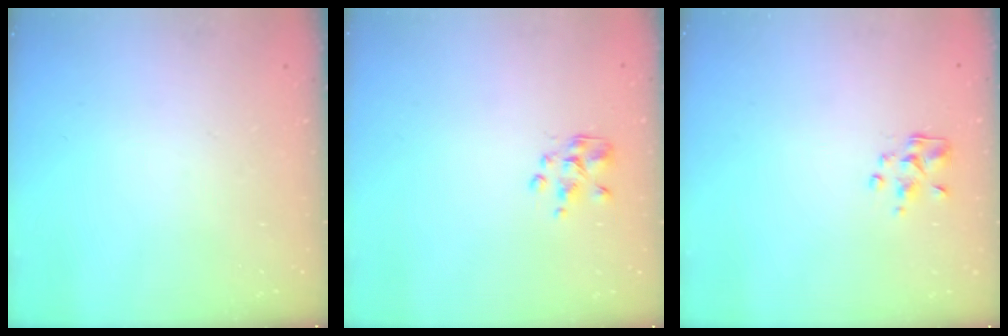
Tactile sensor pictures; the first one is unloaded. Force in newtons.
{"total": 2.3, "press": 2.2, "slide": 0.7}
{"total": 2.4, "press": 2.3, "slide": 0.6}